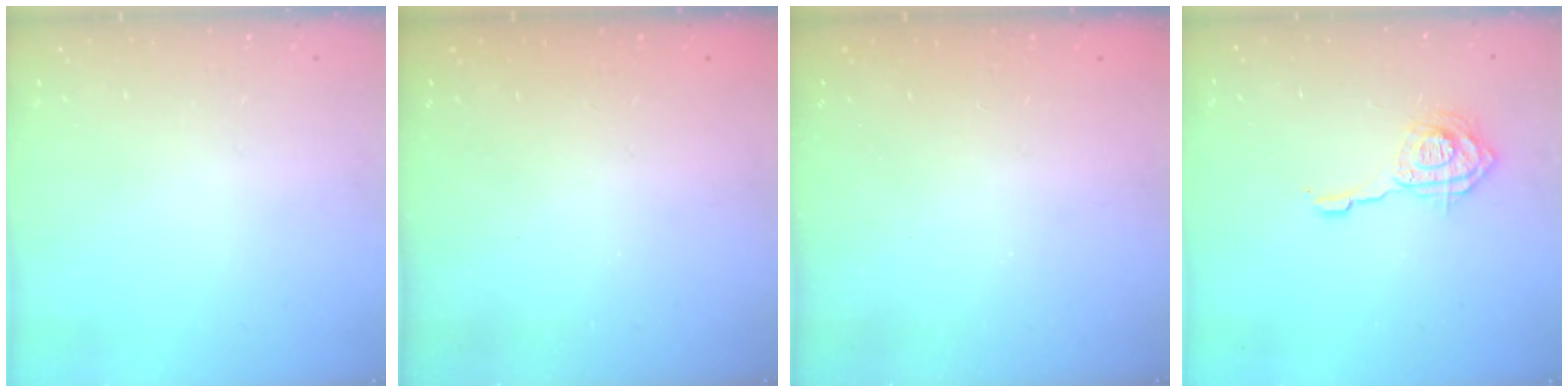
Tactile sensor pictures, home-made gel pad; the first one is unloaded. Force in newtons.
{"total": 2.3, "press": 2.2, "slide": 0.8}
{"total": 2.4, "press": 2.3, "slide": 0.8}
{"total": 11.2, "press": 11.1, "slide": 1.2}